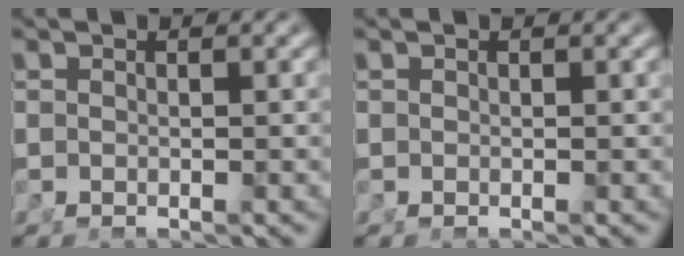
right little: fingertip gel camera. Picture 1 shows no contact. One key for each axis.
{"total": 0.0}